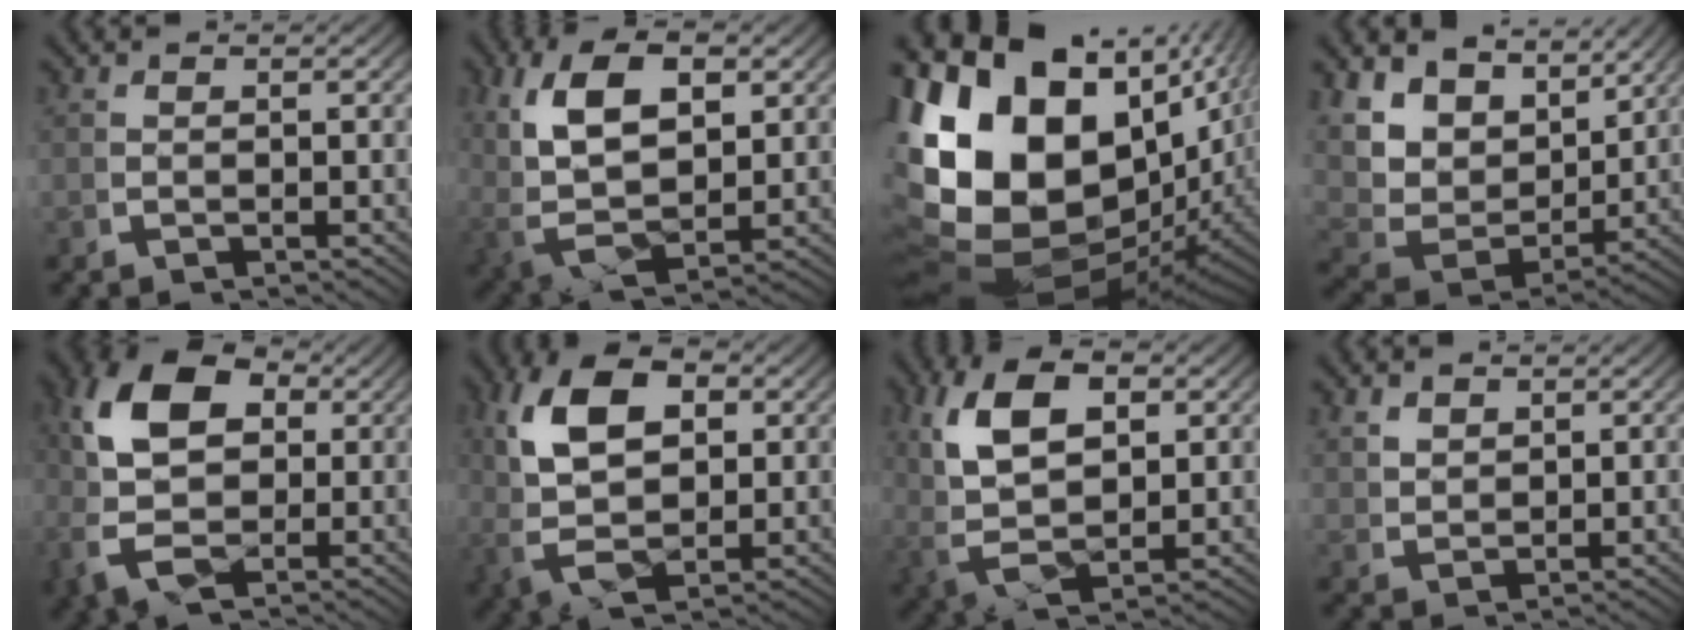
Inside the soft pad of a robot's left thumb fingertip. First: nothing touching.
{"total": 9.6, "force": [0.3, 6.4, 7.1], "torque": [-0.179, -0.037, 0.026]}
{"total": 25.0, "force": [-1.2, 18.1, 17.2], "torque": [-0.355, -0.051, -0.001]}
{"total": 9.9, "force": [2.8, 6.7, 6.8], "torque": [-0.155, -0.019, 0.050]}
{"total": 11.2, "force": [2.0, 7.3, 8.2], "torque": [-0.177, -0.012, 0.041]}
{"total": 10.1, "force": [1.4, 6.4, 7.7], "torque": [-0.176, -0.018, 0.040]}
{"total": 9.2, "force": [1.1, 5.8, 7.0], "torque": [-0.171, -0.022, 0.036]}
{"total": 2.2, "force": [1.8, 0.9, 0.7], "torque": [-0.011, -0.003, 0.046]}